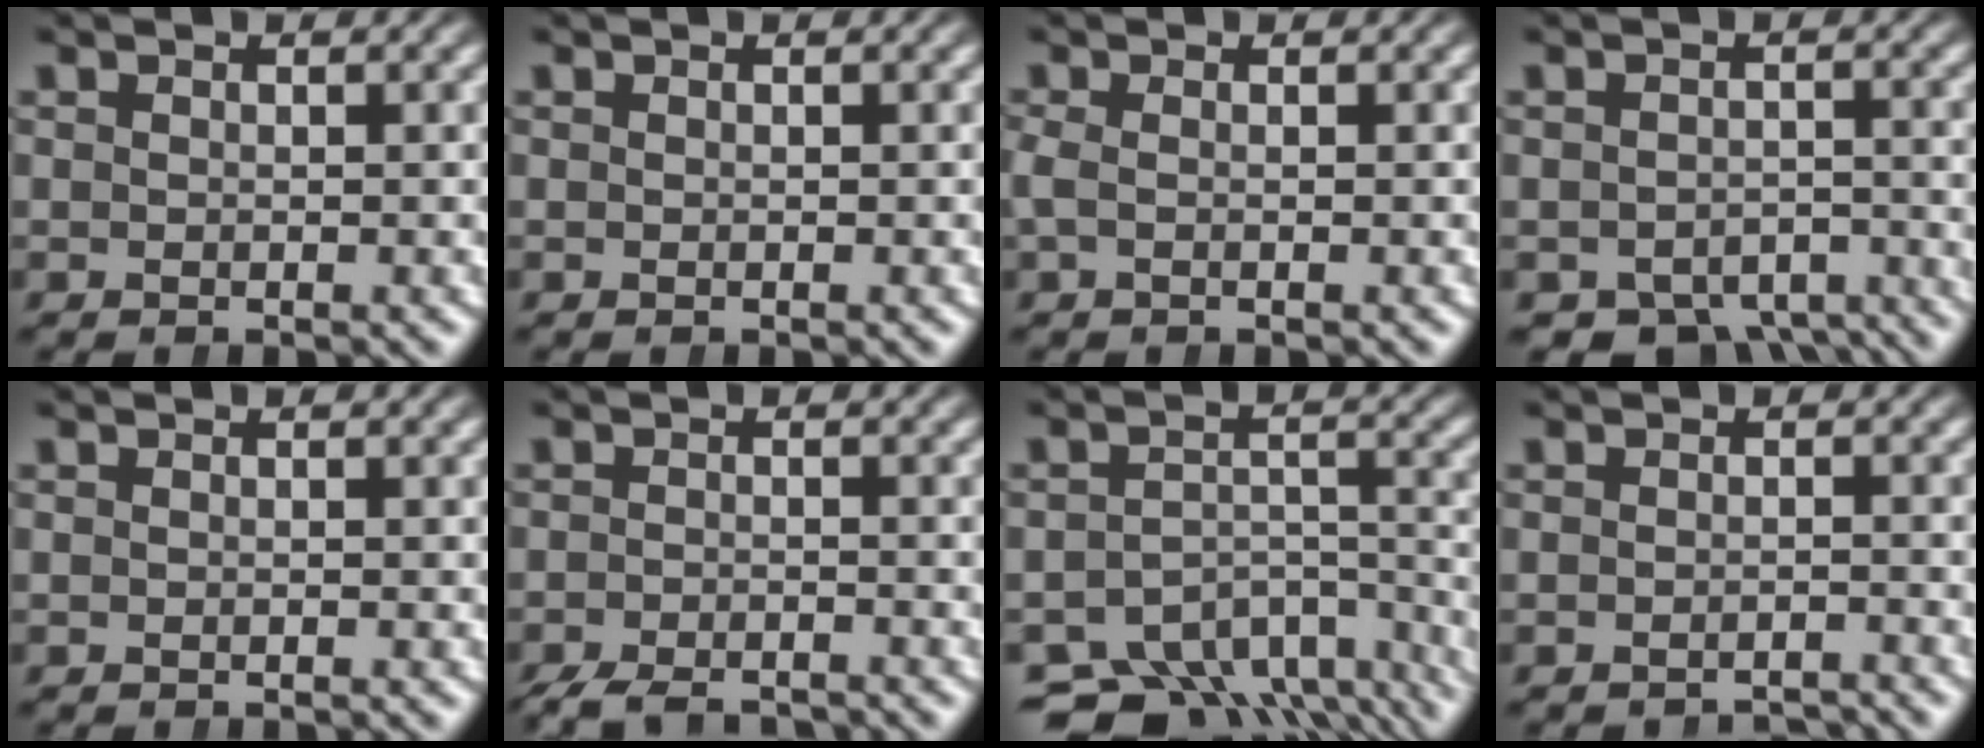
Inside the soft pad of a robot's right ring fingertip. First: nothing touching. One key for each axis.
{"total": 0.0}
{"total": 1.1, "fx": -0.4, "fy": 0.8, "fz": 0.7, "tx": -0.032, "ty": -0.003, "tz": -0.005}
{"total": 8.2, "fx": -6.7, "fy": 4.1, "fz": 2.2, "tx": -0.018, "ty": -0.023, "tz": -0.108}
{"total": 0.0}
{"total": 3.4, "fx": -3.3, "fy": 0.6, "fz": 0.5, "tx": -0.014, "ty": -0.016, "tz": -0.053}
{"total": 10.9, "fx": -8.4, "fy": 5.6, "fz": 4.1, "tx": -0.050, "ty": -0.021, "tz": -0.136}
{"total": 2.3, "fx": -2.3, "fy": 0.0, "fz": -0.2, "tx": 0.006, "ty": -0.006, "tz": -0.038}